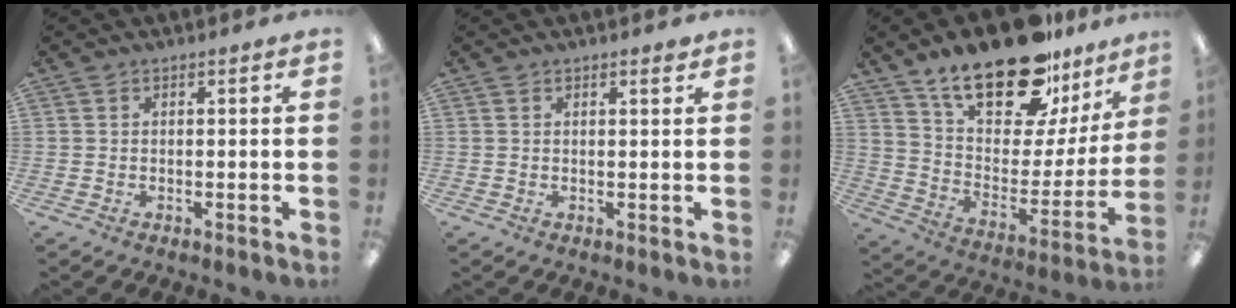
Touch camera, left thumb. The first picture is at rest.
{"total": 1.4, "force": [1.2, 0.2, 0.6], "torque": [-0.004, -0.003, 0.020]}
{"total": 25.3, "force": [18.5, 10.3, 13.8], "torque": [-0.222, -0.118, 0.321]}